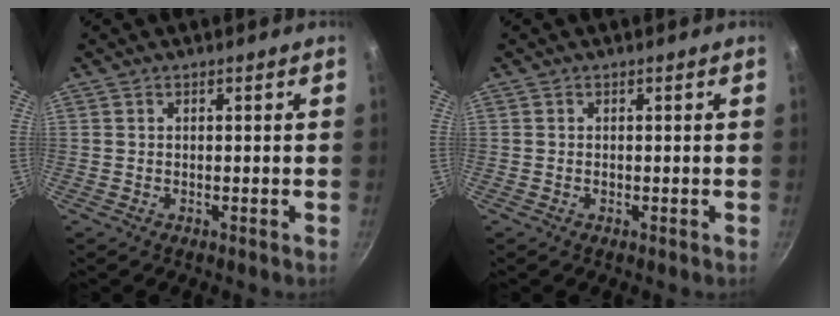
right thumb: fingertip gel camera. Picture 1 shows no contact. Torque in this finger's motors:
{"motor_torque": [0.68, 0.38, 0.32, 0.21, 0.03]}